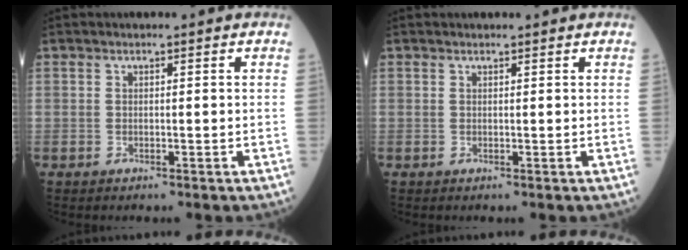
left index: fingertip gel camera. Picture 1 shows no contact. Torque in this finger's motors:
{"motor_torque": [0.05, -0.34, -0.13, 0.01]}